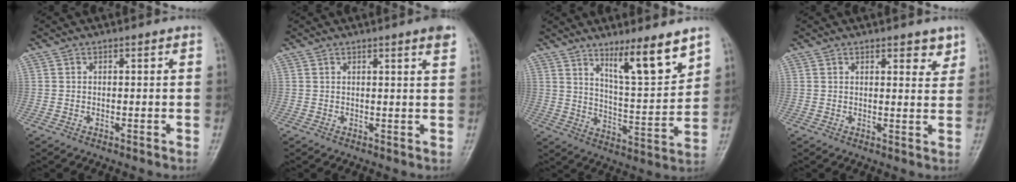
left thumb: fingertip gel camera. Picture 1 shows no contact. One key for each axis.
{"total": 2.8, "fx": 1.8, "fy": -0.1, "fz": 2.2, "tx": -0.028, "ty": -0.009, "tz": 0.023}
{"total": 11.7, "fx": 8.0, "fy": 1.9, "fz": 8.3, "tx": -0.121, "ty": -0.065, "tz": 0.140}
{"total": 3.6, "fx": 2.5, "fy": 1.4, "fz": 2.1, "tx": -0.011, "ty": -0.016, "tz": 0.031}